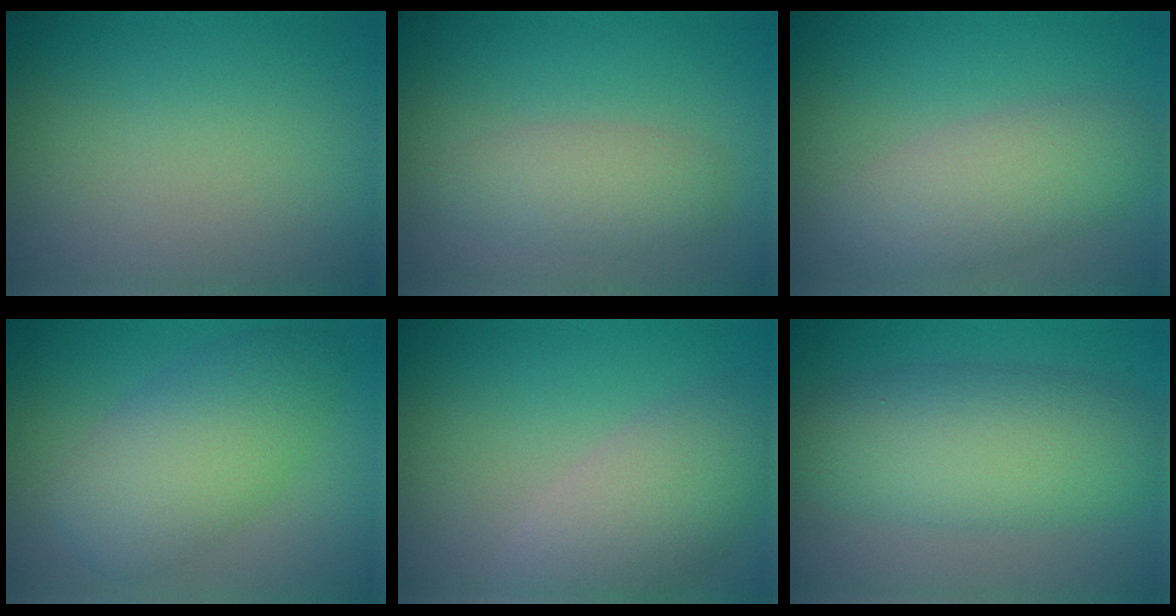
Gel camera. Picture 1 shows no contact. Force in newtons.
{"total": 3.0, "press": 3.0, "slide": 0.2}
{"total": 4.5, "press": 4.5, "slide": 0.1}
{"total": 6.5, "press": 6.5, "slide": 0.1}
{"total": 5.3, "press": 5.3, "slide": 0.5}
{"total": 7.3, "press": 7.3, "slide": 0.3}